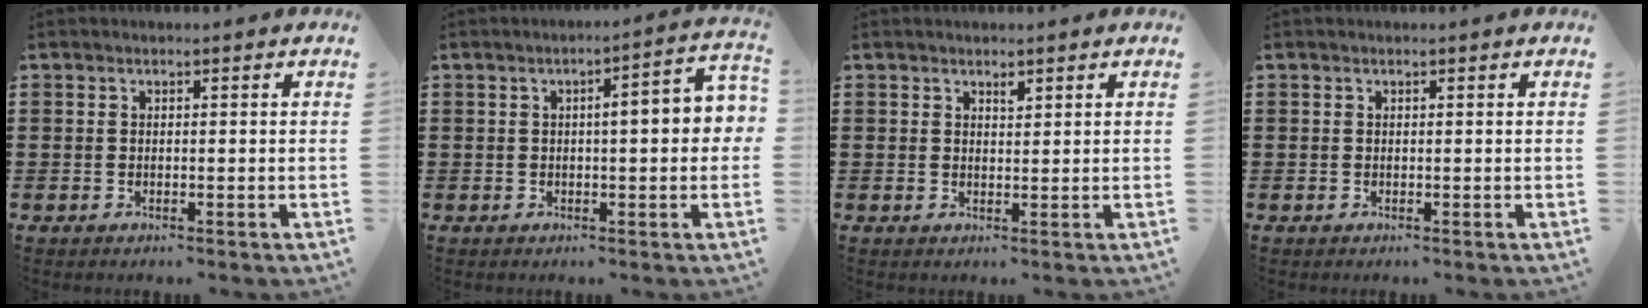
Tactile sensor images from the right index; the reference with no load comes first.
{"total": 5.2, "force": [0.1, 0.9, 5.1], "torque": [-0.074, -0.001, -0.006]}
{"total": 1.2, "force": [1.0, 0.5, 0.5], "torque": [-0.003, -0.001, 0.016]}
{"total": 0.0}